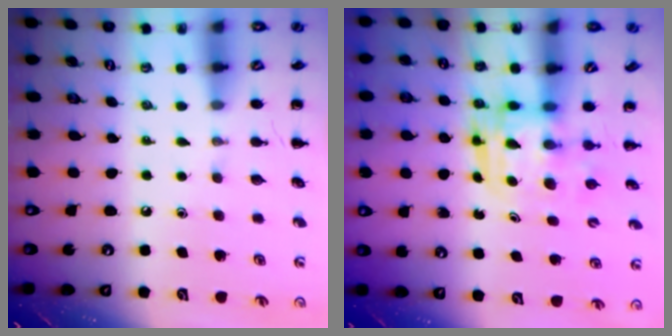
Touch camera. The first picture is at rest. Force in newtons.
{"total": 3.2, "press": 3.2, "slide": 0.3}